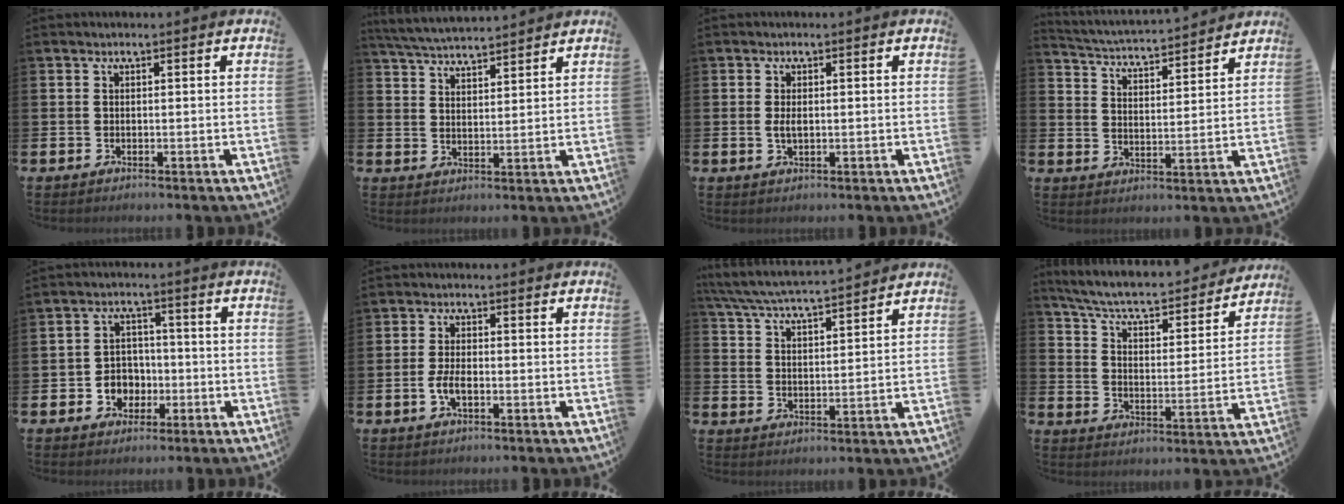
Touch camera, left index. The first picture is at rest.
{"total": 4.9, "force": [4.9, 0.2, 0.6], "torque": [-0.027, -0.030, 0.086]}
{"total": 1.7, "force": [0.1, 0.8, 1.5], "torque": [-0.022, 0.001, -0.002]}
{"total": 4.2, "force": [4.2, 0.1, 0.4], "torque": [-0.026, -0.042, 0.066]}
{"total": 3.8, "force": [-1.1, 3.5, 1.0], "torque": [-0.022, -0.001, -0.029]}
{"total": 3.0, "force": [-0.9, 1.4, 2.5], "torque": [-0.039, 0.000, -0.017]}
{"total": 5.7, "force": [5.6, 0.1, 1.3], "torque": [-0.044, -0.040, 0.095]}
{"total": 6.5, "force": [5.8, 1.1, 2.5], "torque": [-0.074, -0.047, 0.092]}